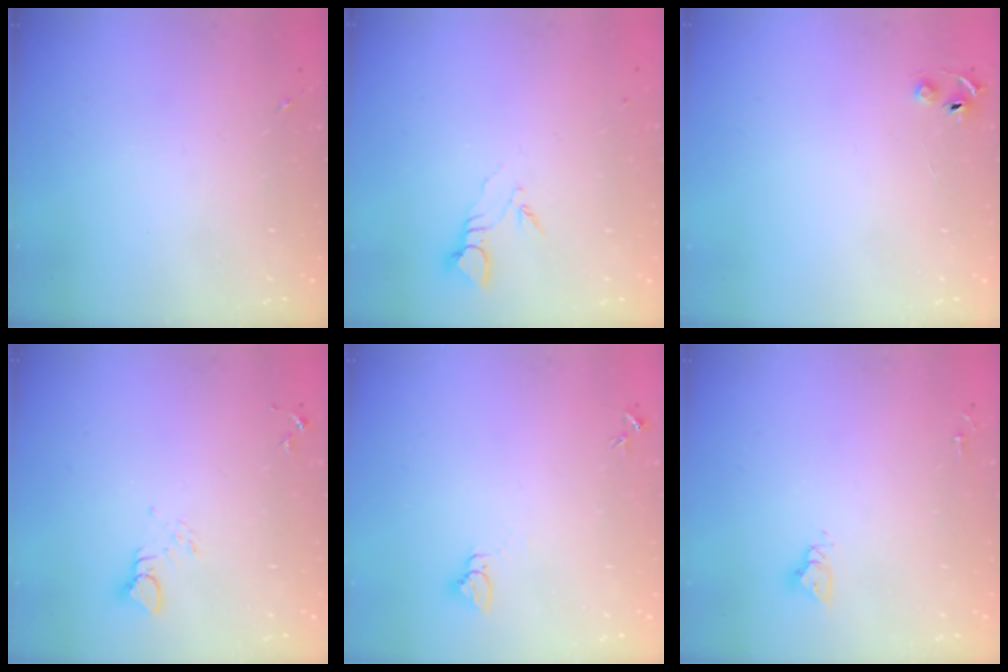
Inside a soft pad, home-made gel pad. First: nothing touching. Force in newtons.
{"total": 3.5, "press": 3.5, "slide": 0.2}
{"total": 4.0, "press": 3.9, "slide": 0.4}
{"total": 4.0, "press": 4.0, "slide": 0.1}
{"total": 2.7, "press": 2.7, "slide": 0.1}
{"total": 4.8, "press": 4.7, "slide": 0.4}